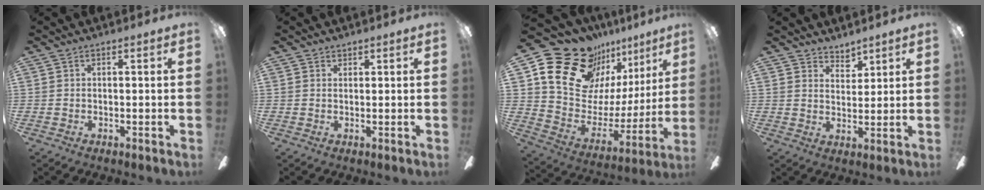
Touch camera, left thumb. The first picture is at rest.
{"total": 1.1, "force": [0.9, 0.5, -0.1], "torque": [0.001, 0.000, 0.018]}
{"total": 22.3, "force": [15.5, 13.7, 8.4], "torque": [-0.143, -0.107, 0.302]}
{"total": 4.1, "force": [3.8, 1.6, -0.1], "torque": [-0.002, -0.020, 0.071]}